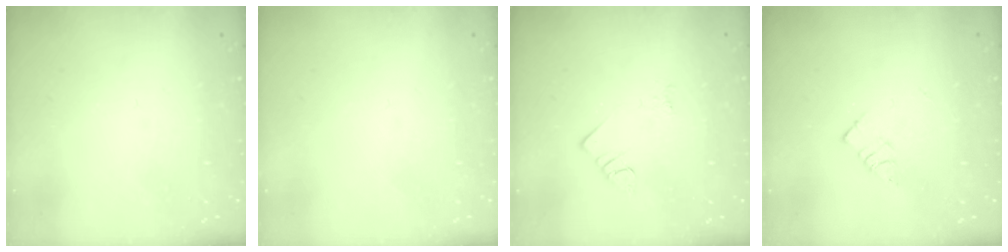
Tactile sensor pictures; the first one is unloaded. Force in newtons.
{"total": 1.8, "press": 1.7, "slide": 0.1}
{"total": 2.3, "press": 2.3, "slide": 0.4}
{"total": 5.1, "press": 5.1, "slide": 0.2}